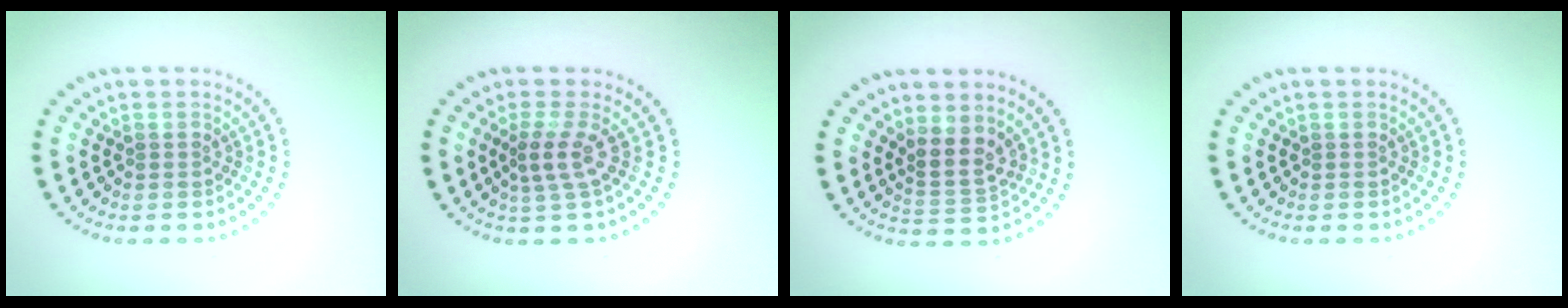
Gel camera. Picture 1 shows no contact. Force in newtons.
{"total": 2.3, "press": 1.6, "slide": 1.7}
{"total": 2.7, "press": 2.2, "slide": 1.5}
{"total": 0.0}